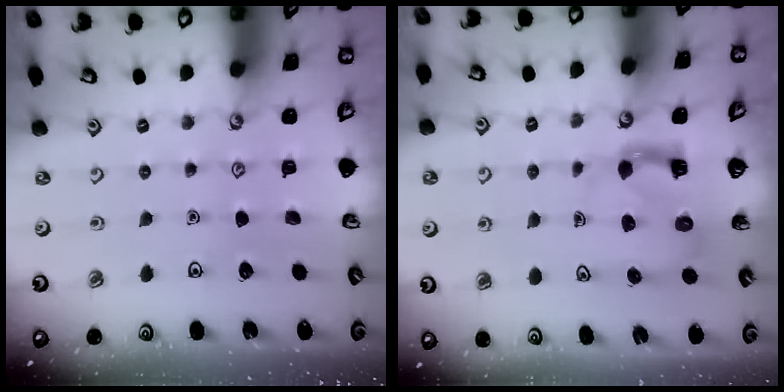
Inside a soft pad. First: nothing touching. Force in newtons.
{"total": 4.2, "press": 4.2, "slide": 0.4}